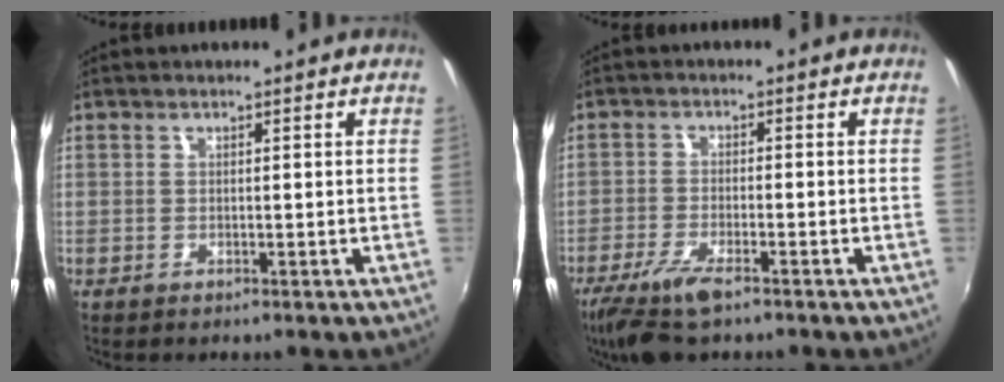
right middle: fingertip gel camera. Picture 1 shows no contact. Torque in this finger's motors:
{"motor_torque": [0.98, -0.77, 0.29, 0.09]}